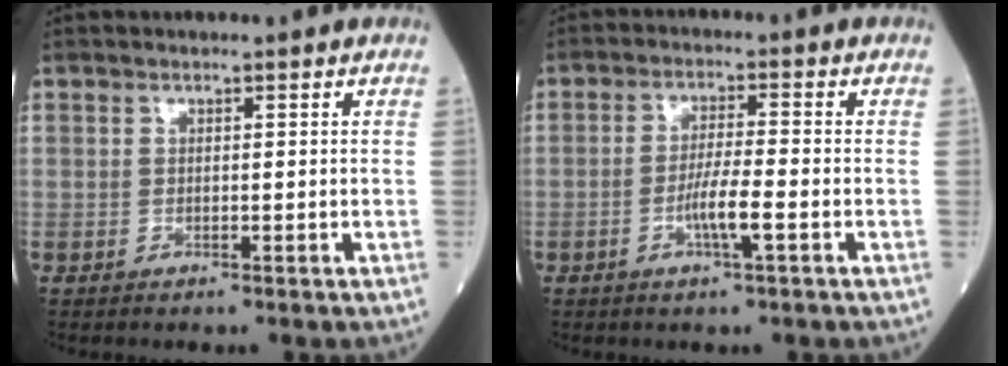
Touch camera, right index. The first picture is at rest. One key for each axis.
{"total": 4.9, "fx": -1.8, "fy": 0.0, "fz": 4.5, "tx": -0.087, "ty": -0.005, "tz": -0.036}